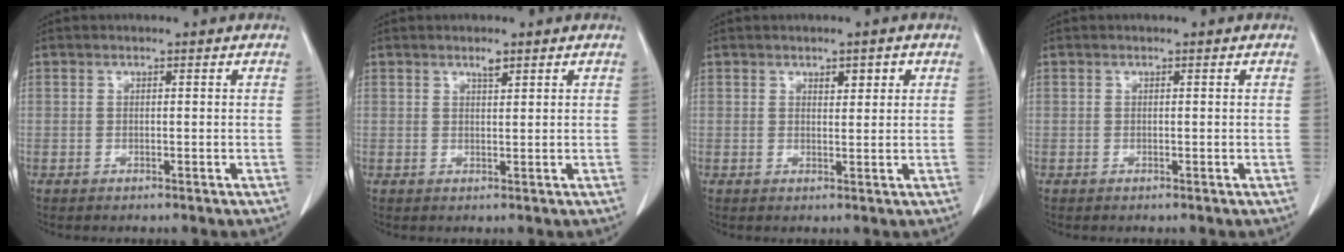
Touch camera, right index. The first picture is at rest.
{"total": 1.3, "force": [1.0, 0.2, 0.8], "torque": [-0.019, -0.003, 0.019]}
{"total": 2.0, "force": [1.1, 0.8, 1.5], "torque": [-0.022, 0.000, 0.017]}
{"total": 0.0}